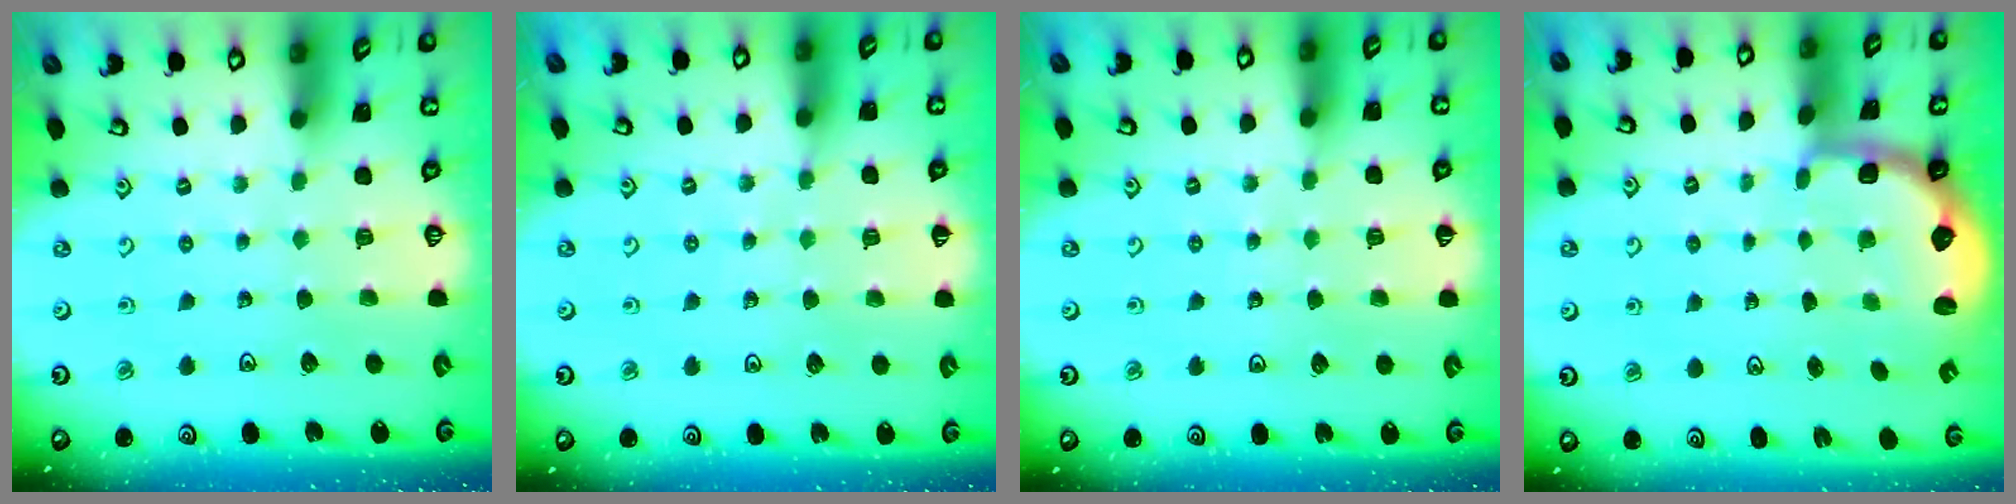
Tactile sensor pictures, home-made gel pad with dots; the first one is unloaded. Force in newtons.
{"total": 4.7, "press": 4.6, "slide": 0.7}
{"total": 3.0, "press": 3.0, "slide": 0.2}
{"total": 2.6, "press": 2.0, "slide": 1.7}